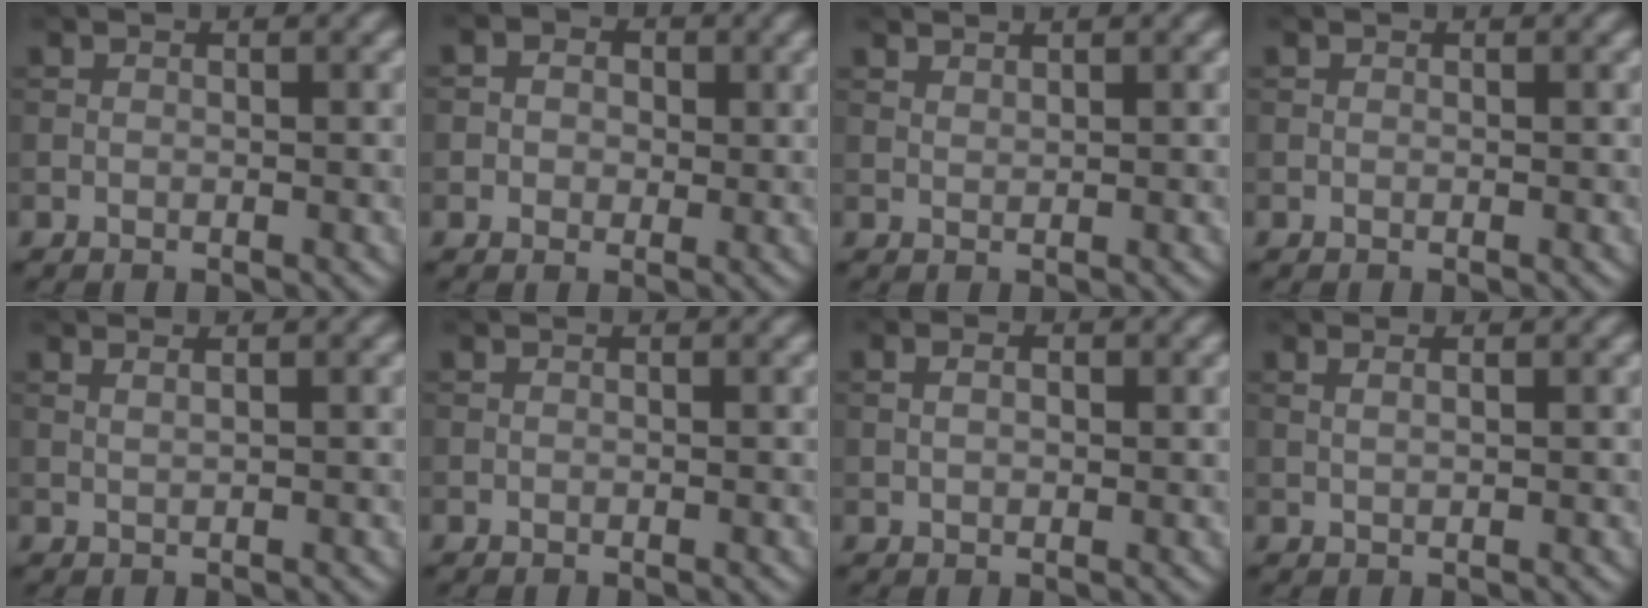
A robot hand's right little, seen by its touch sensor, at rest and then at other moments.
{"total": 3.7, "force": [1.0, 3.2, 1.5], "torque": [-0.013, 0.007, -0.006]}
{"total": 0.8, "force": [0.8, 0.0, 0.2], "torque": [0.000, -0.001, 0.016]}
{"total": 0.0}
{"total": 1.3, "force": [0.8, 0.5, 0.9], "torque": [-0.006, -0.004, 0.002]}
{"total": 0.0}
{"total": 3.1, "force": [1.1, 2.1, 2.0], "torque": [-0.026, 0.013, -0.001]}
{"total": 1.3, "force": [0.7, 0.4, 1.0], "torque": [-0.012, -0.004, 0.004]}